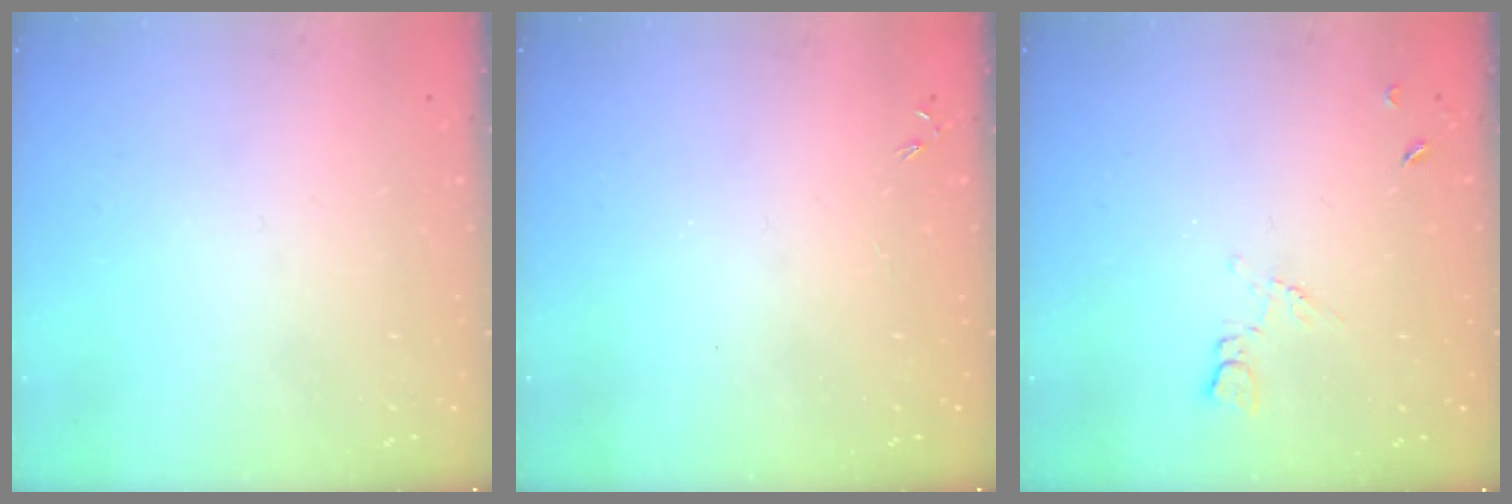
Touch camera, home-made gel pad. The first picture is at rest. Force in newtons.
{"total": 0.0}
{"total": 5.0, "press": 5.0, "slide": 0.6}